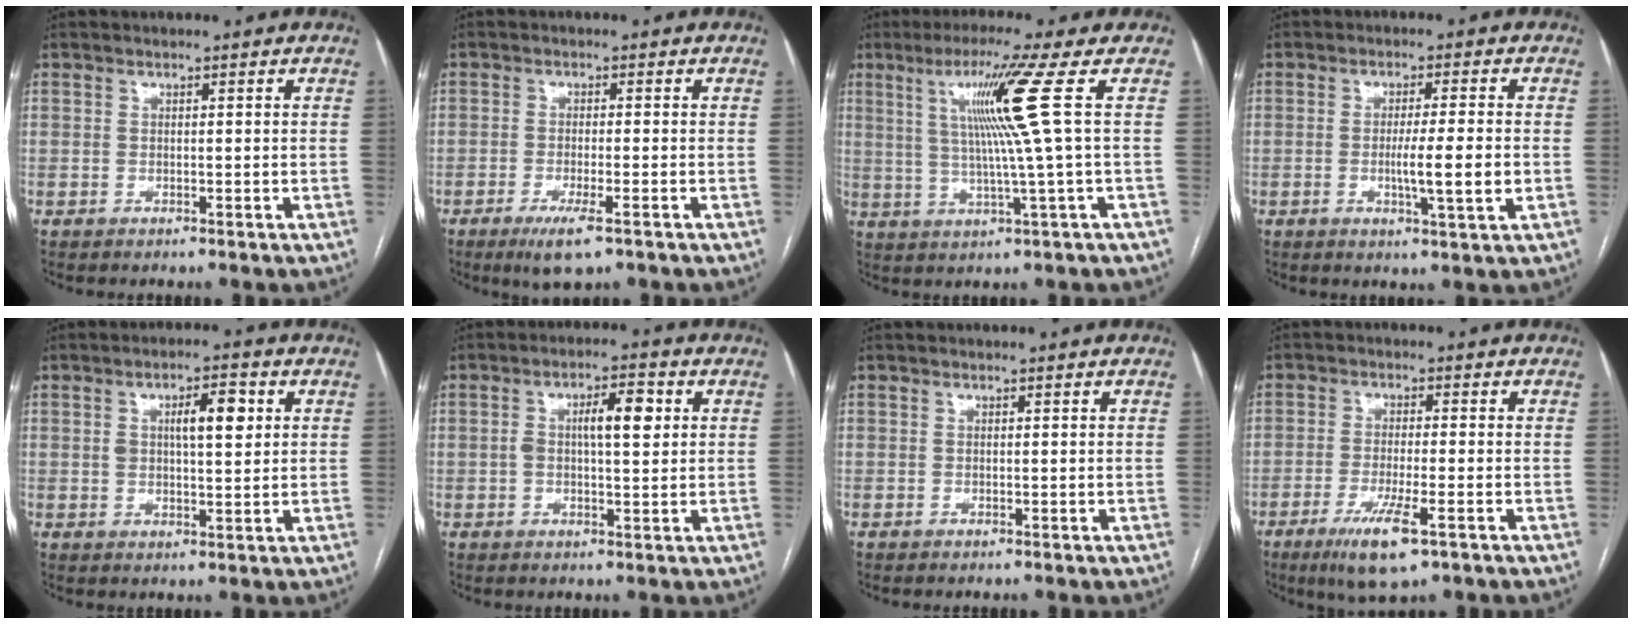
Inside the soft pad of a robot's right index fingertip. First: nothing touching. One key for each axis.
{"total": 5.2, "fx": -3.1, "fy": 0.7, "fz": 4.2, "tx": -0.077, "ty": -0.012, "tz": -0.050}
{"total": 10.0, "fx": 2.9, "fy": -3.1, "fz": 9.0, "tx": -0.157, "ty": 0.006, "tz": 0.062}
{"total": 6.5, "fx": -1.2, "fy": -0.4, "fz": 6.4, "tx": -0.105, "ty": -0.012, "tz": -0.020}
{"total": 5.9, "fx": 1.7, "fy": 1.7, "fz": 5.5, "tx": -0.091, "ty": 0.012, "tz": 0.028}
{"total": 6.1, "fx": 1.1, "fy": 1.6, "fz": 5.8, "tx": -0.104, "ty": 0.018, "tz": 0.019}
{"total": 0.0}
{"total": 7.8, "fx": -4.2, "fy": 0.8, "fz": 6.5, "tx": -0.123, "ty": -0.019, "tz": -0.069}